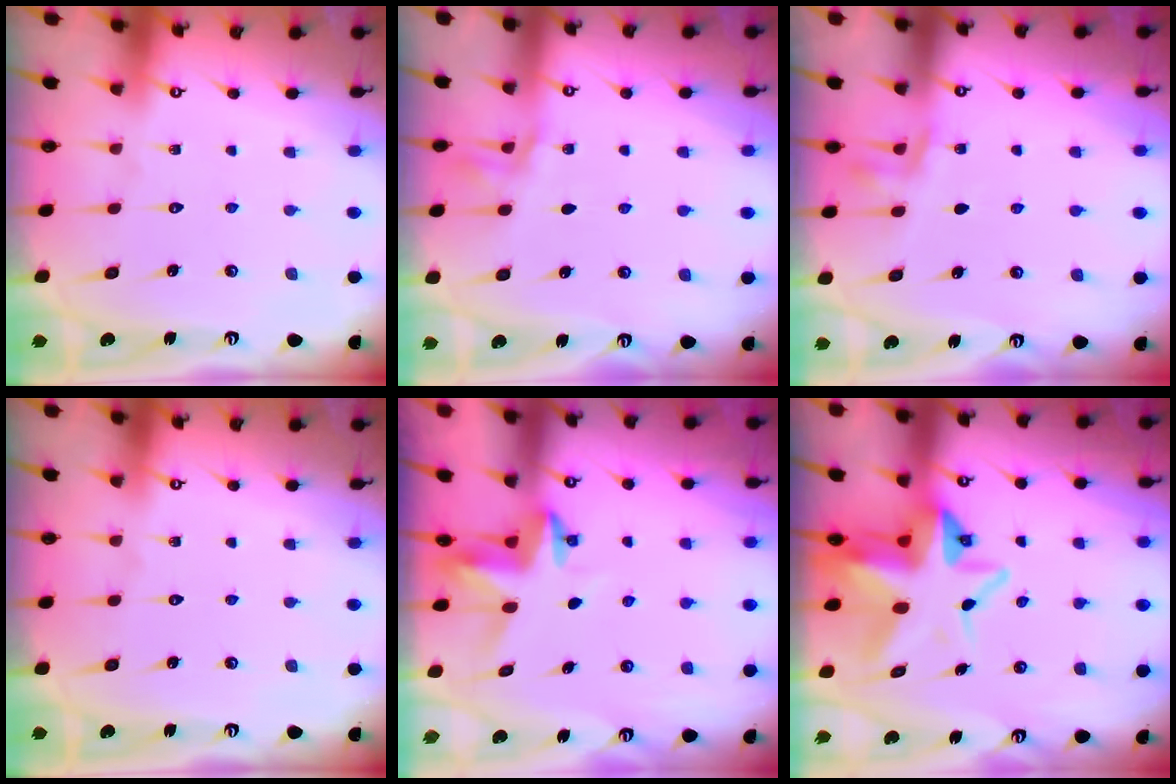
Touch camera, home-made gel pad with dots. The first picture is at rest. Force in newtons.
{"total": 1.4, "press": 1.4, "slide": 0.2}
{"total": 3.6, "press": 3.4, "slide": 1.2}
{"total": 0.0}
{"total": 3.8, "press": 3.8, "slide": 0.3}
{"total": 10.1, "press": 9.9, "slide": 1.8}